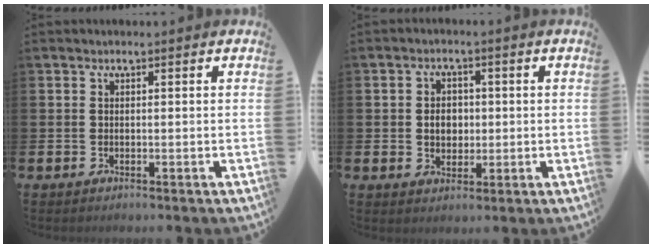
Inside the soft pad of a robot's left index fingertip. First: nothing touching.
{"total": 3.3, "force": [0.2, 2.7, 1.9], "torque": [-0.023, 0.003, -0.006]}